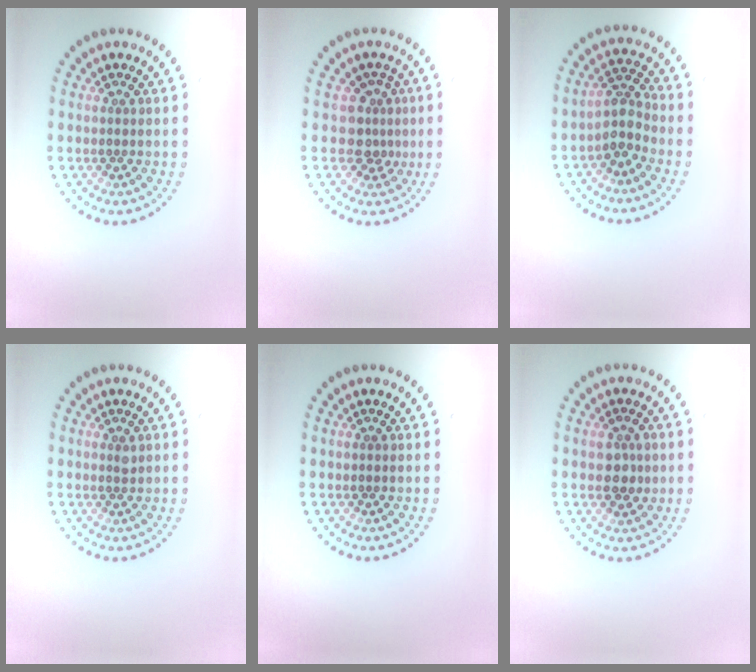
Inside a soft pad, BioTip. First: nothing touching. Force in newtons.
{"total": 2.6, "press": 2.0, "slide": 1.7}
{"total": 2.9, "press": 2.4, "slide": 1.7}
{"total": 0.6, "press": 0.5, "slide": 0.4}
{"total": 0.0}
{"total": 2.2, "press": 2.2, "slide": 0.2}